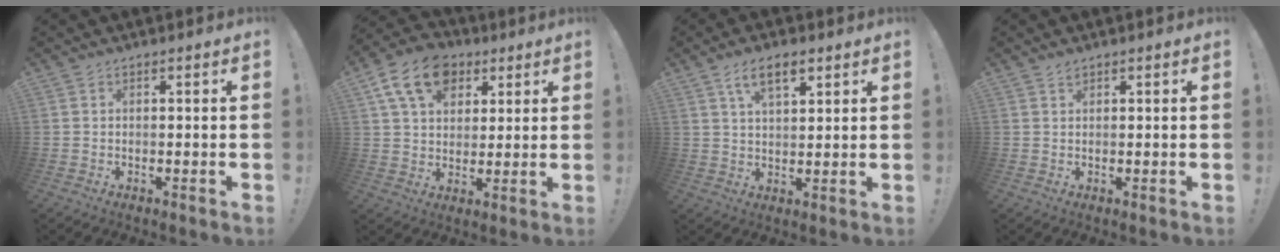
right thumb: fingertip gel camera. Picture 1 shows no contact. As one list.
[{"total": 15.1, "force": [7.0, 10.8, 8.0], "torque": [-0.123, -0.025, 0.132]}, {"total": 7.5, "force": [4.2, 3.3, 5.3], "torque": [-0.085, -0.008, 0.073]}, {"total": 1.9, "force": [1.4, 1.3, 0.1], "torque": [0.010, -0.005, 0.024]}]